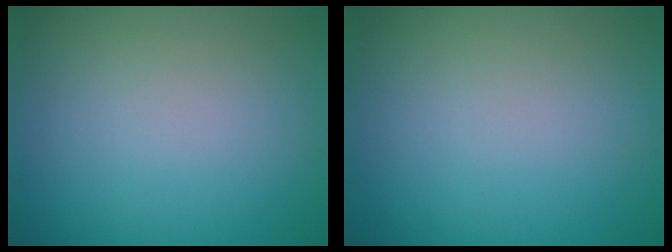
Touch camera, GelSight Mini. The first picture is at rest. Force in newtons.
{"total": 0.0}